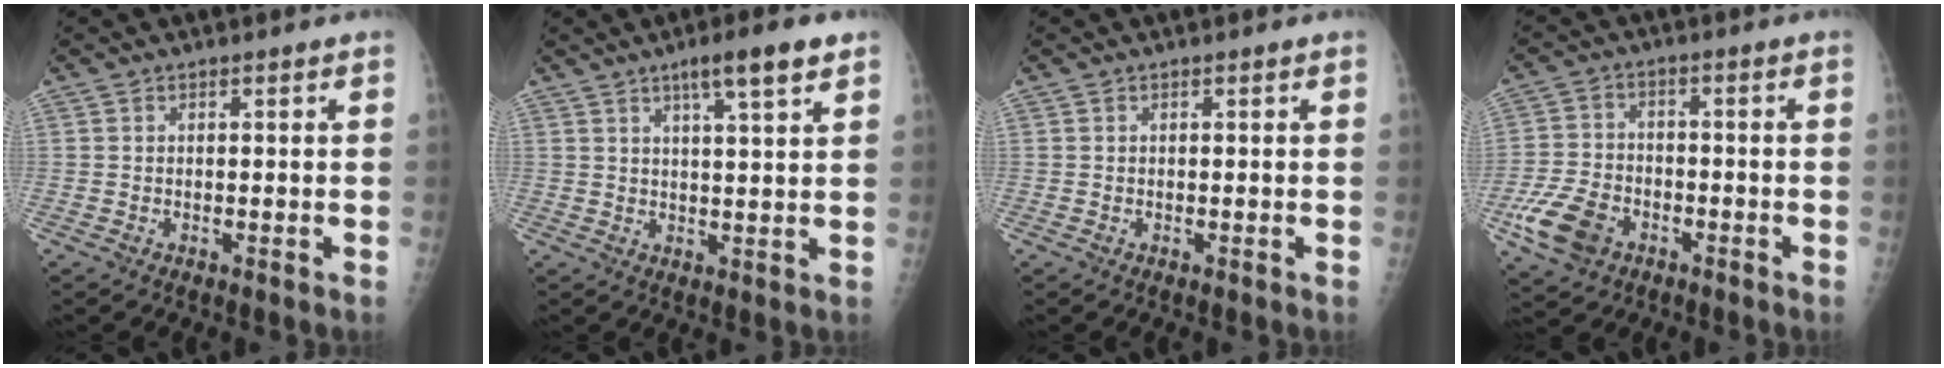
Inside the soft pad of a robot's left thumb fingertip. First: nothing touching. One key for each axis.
{"total": 7.6, "fx": 4.6, "fy": 1.0, "fz": 6.0, "tx": -0.092, "ty": -0.016, "tz": 0.071}
{"total": 0.0}
{"total": 9.5, "fx": -4.4, "fy": 6.7, "fz": 5.1, "tx": -0.097, "ty": 0.014, "tz": -0.078}